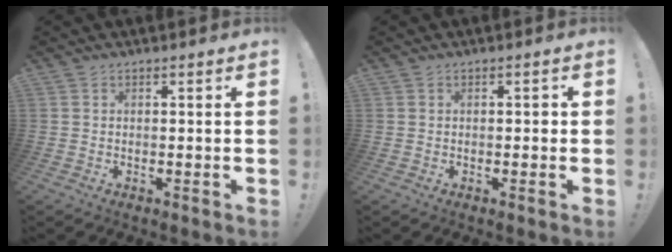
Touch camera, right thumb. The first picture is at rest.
{"total": 1.0, "force": [-0.7, 0.4, 0.5], "torque": [-0.017, 0.009, -0.013]}